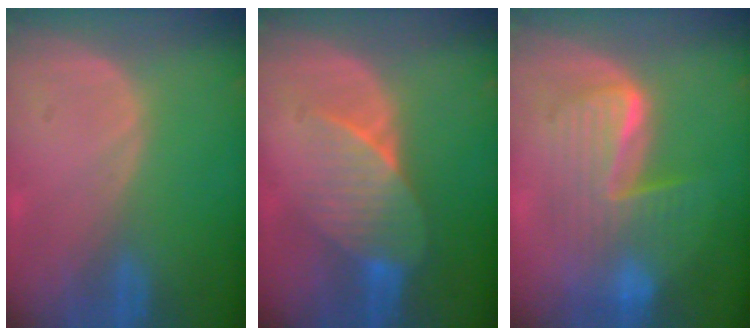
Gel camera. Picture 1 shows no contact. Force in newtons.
{"total": 7.1, "press": 6.6, "slide": 2.7}
{"total": 8.6, "press": 8.5, "slide": 0.5}